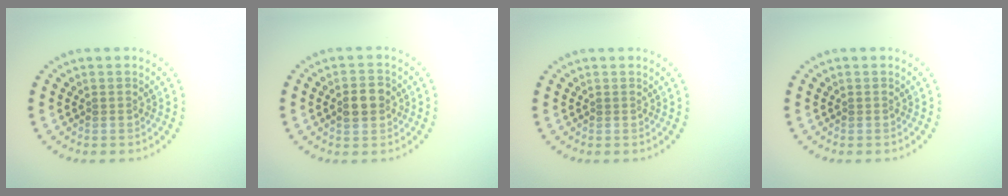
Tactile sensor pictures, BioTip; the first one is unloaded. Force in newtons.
{"total": 2.8, "press": 2.8, "slide": 0.1}
{"total": 0.0}
{"total": 0.0}